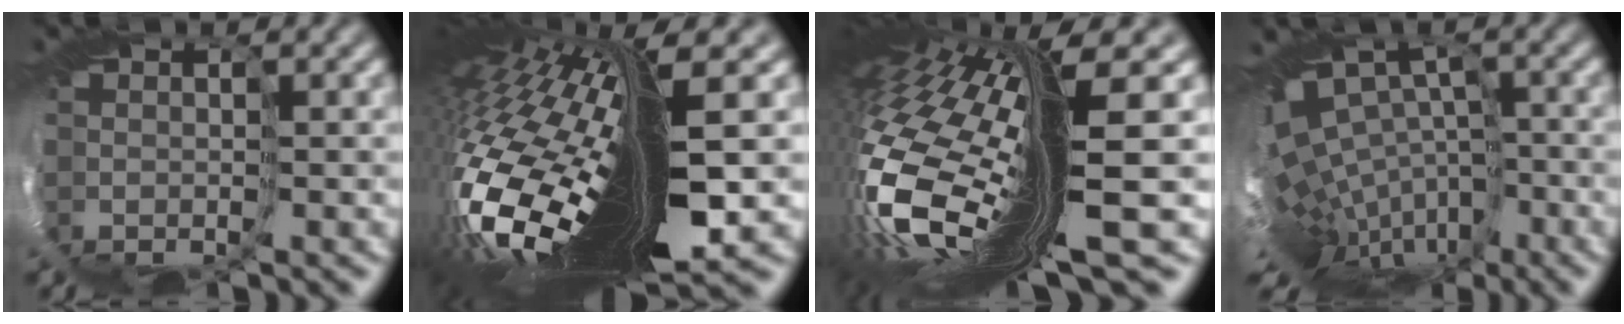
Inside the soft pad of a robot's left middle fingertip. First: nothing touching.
{"total": 15.5, "force": [0.2, 4.7, 14.8], "torque": [-0.319, -0.049, 0.022]}
{"total": 14.1, "force": [-0.6, 3.0, 13.7], "torque": [-0.323, -0.075, 0.022]}
{"total": 9.2, "force": [-3.6, 5.6, 6.3], "torque": [-0.114, 0.008, -0.018]}